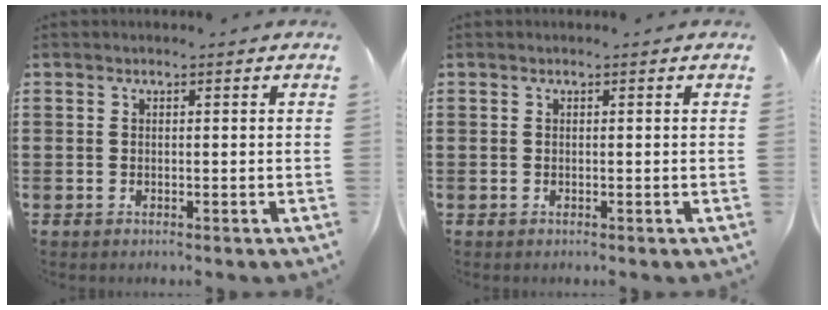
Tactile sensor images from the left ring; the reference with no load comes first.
{"total": 0.0}